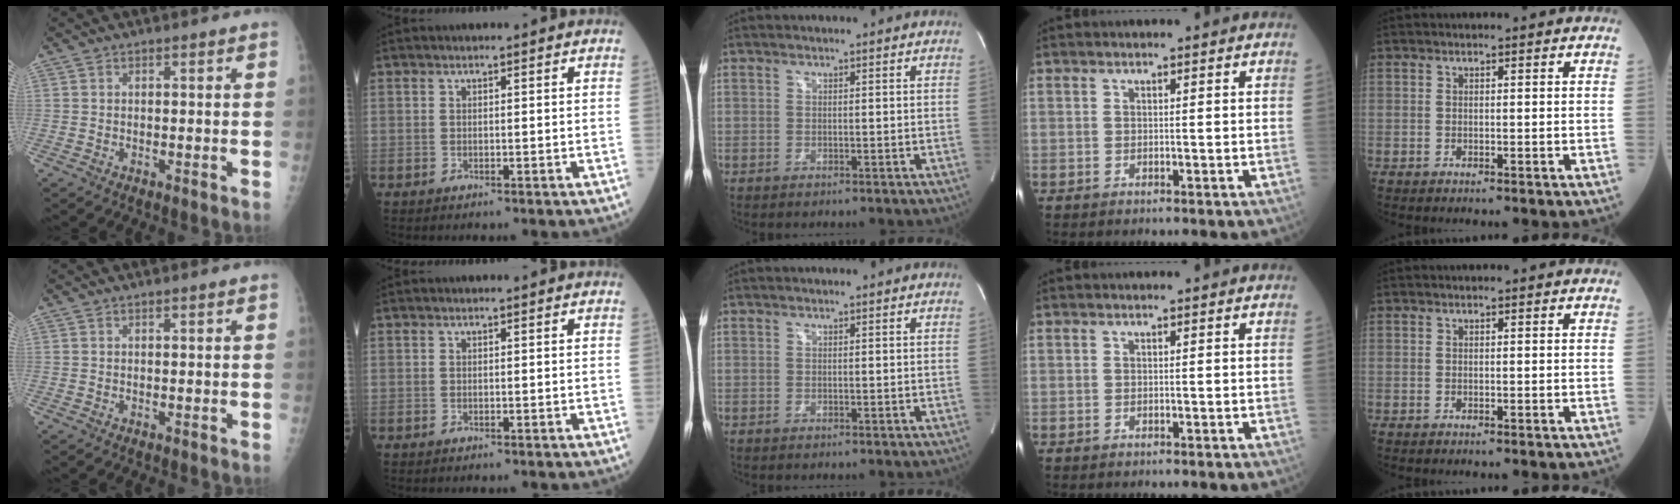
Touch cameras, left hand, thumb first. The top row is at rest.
{}